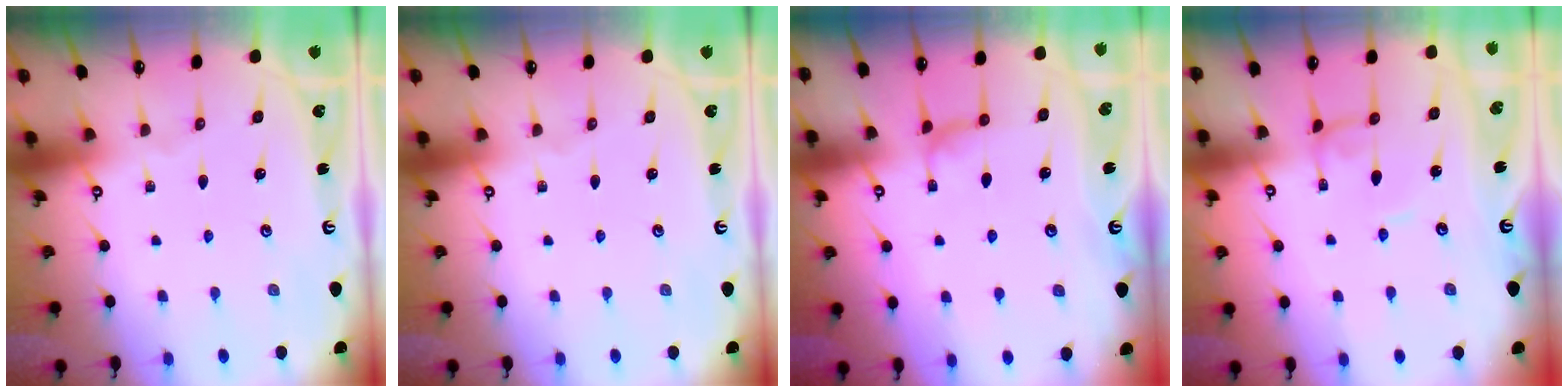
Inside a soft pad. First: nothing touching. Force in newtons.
{"total": 0.0}
{"total": 1.7, "press": 1.5, "slide": 0.8}
{"total": 1.1, "press": 1.0, "slide": 0.3}